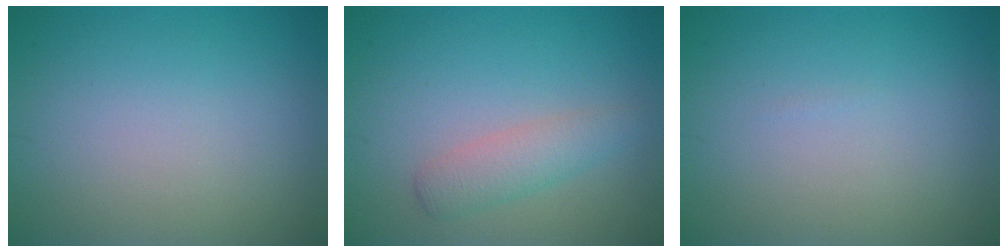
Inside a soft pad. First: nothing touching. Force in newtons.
{"total": 2.5, "press": 2.5, "slide": 0.0}
{"total": 0.0}